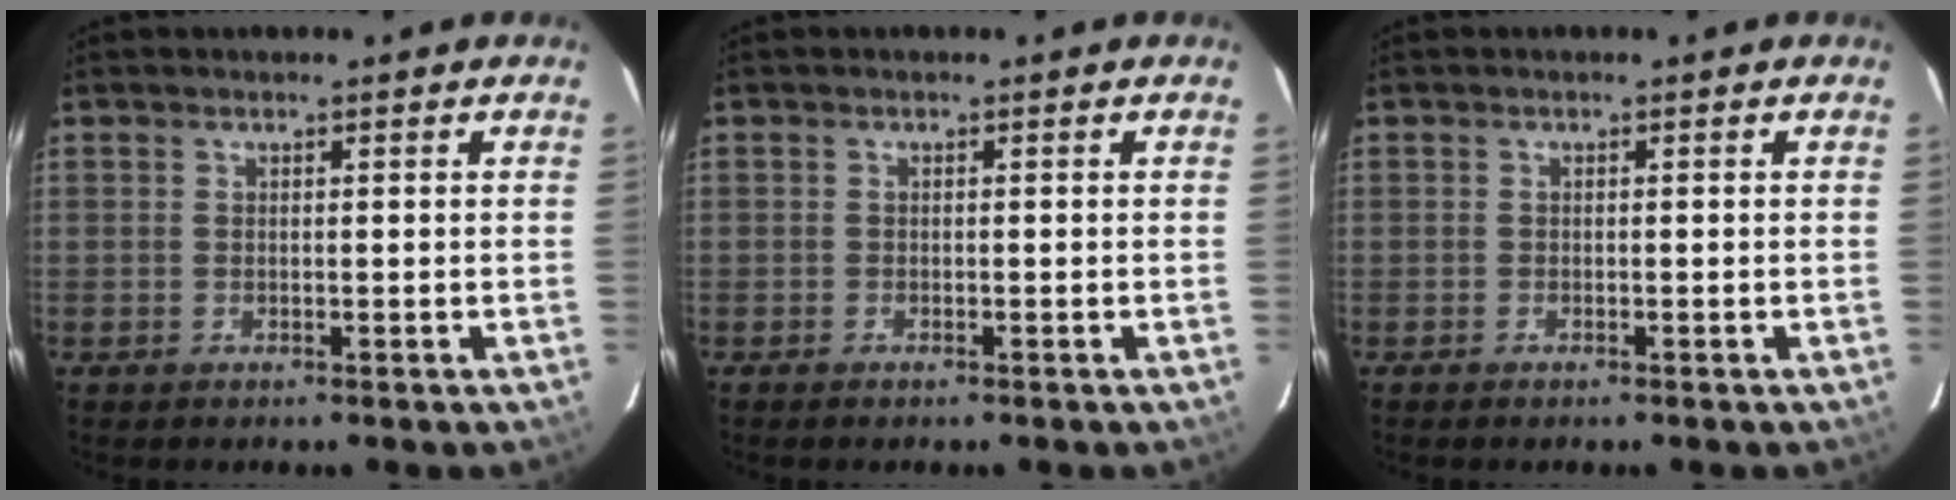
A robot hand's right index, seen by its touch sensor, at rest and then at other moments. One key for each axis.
{"total": 0.7, "fx": -0.6, "fy": 0.2, "fz": 0.3, "tx": -0.008, "ty": -0.001, "tz": -0.012}
{"total": 0.6, "fx": -0.5, "fy": 0.2, "fz": 0.2, "tx": -0.006, "ty": -0.001, "tz": -0.010}